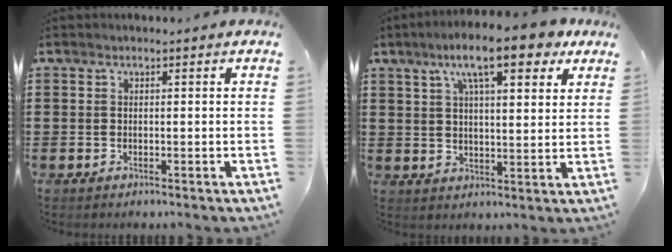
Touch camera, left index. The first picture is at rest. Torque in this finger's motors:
{"motor_torque": [1.88, 0.26, 1.05, 0.21]}